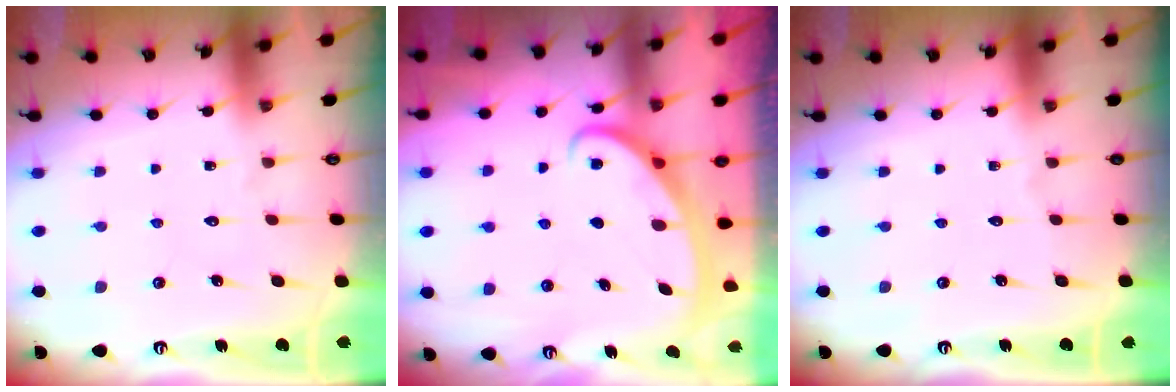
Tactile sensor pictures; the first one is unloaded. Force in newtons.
{"total": 2.7, "press": 2.7, "slide": 0.3}
{"total": 0.0}